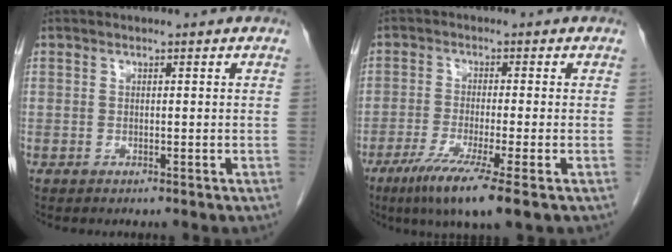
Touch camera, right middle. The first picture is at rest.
{"total": 8.9, "force": [-5.3, -0.5, 7.1], "torque": [-0.126, -0.028, -0.090]}